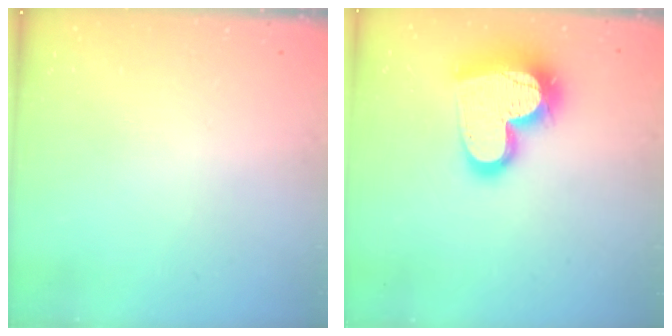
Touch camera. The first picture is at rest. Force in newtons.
{"total": 21.2, "press": 21.1, "slide": 1.9}